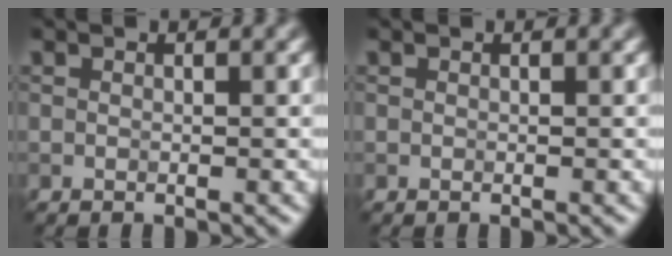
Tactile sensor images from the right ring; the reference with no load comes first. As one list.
[{"total": 0.0}]